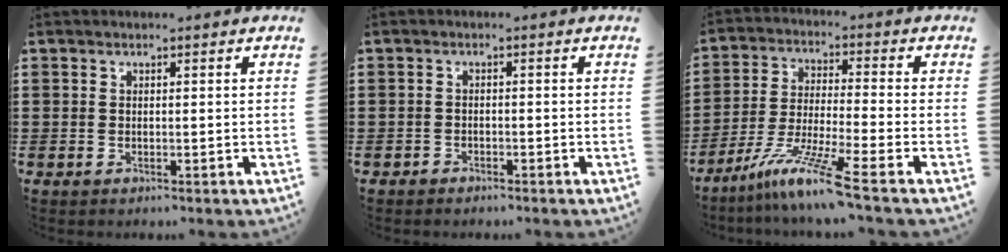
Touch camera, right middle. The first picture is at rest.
{"total": 1.3, "force": [-1.2, 0.5, 0.0], "torque": [-0.003, 0.004, -0.029]}
{"total": 10.1, "force": [-7.4, -0.3, 6.8], "torque": [-0.139, -0.011, -0.149]}